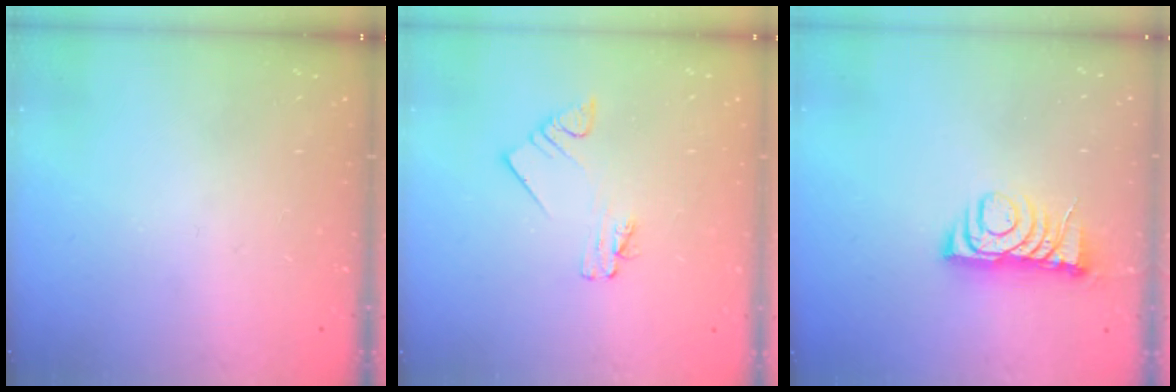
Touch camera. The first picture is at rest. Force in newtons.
{"total": 1.9, "press": 1.9, "slide": 0.1}
{"total": 7.0, "press": 7.0, "slide": 0.7}